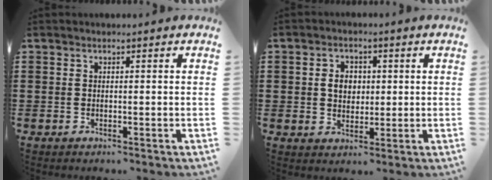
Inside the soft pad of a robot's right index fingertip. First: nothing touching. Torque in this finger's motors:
{"motor_torque": [0.77, 0.19, 0.15, 0.06]}